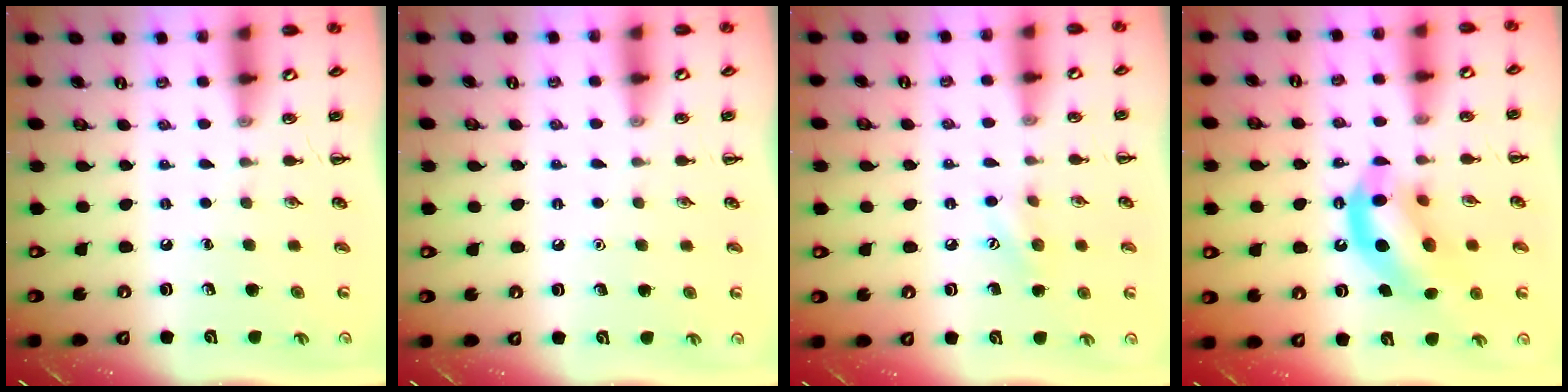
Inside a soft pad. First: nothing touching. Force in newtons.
{"total": 1.6, "press": 1.6, "slide": 0.1}
{"total": 7.1, "press": 6.9, "slide": 1.7}
{"total": 12.6, "press": 12.2, "slide": 3.2}